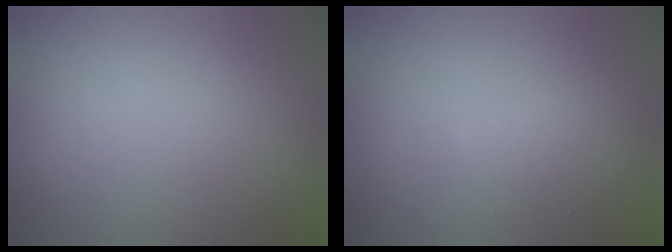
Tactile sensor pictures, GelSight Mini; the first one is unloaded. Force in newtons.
{"total": 2.0, "press": 2.0, "slide": 0.0}